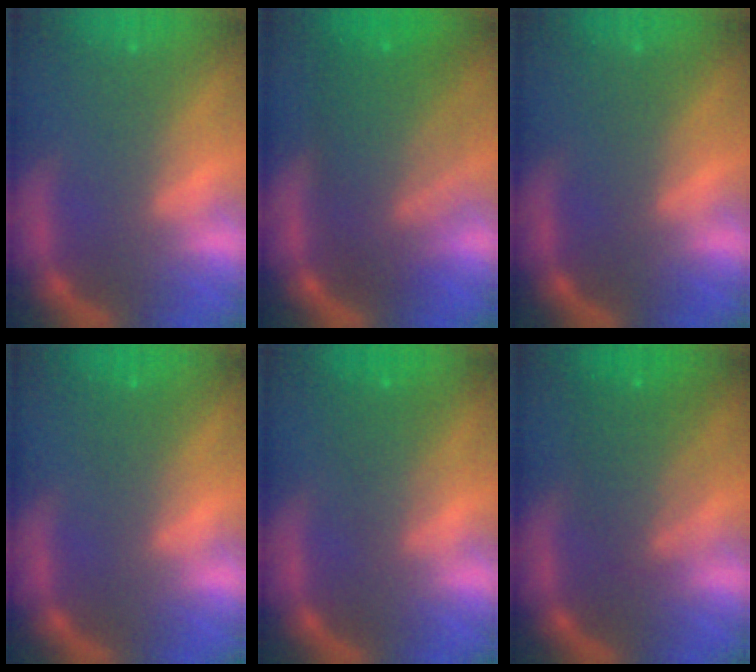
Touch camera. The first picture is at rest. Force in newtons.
{"total": 9.0}
{"total": 0.0}
{"total": 1.4}
{"total": 2.5}
{"total": 5.1}